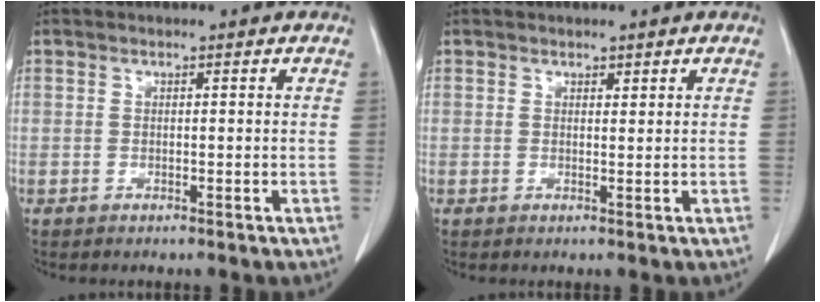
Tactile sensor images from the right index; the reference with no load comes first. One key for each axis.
{"total": 0.8, "fx": 0.7, "fy": 0.4, "fz": 0.3, "tx": -0.004, "ty": -0.004, "tz": 0.010}